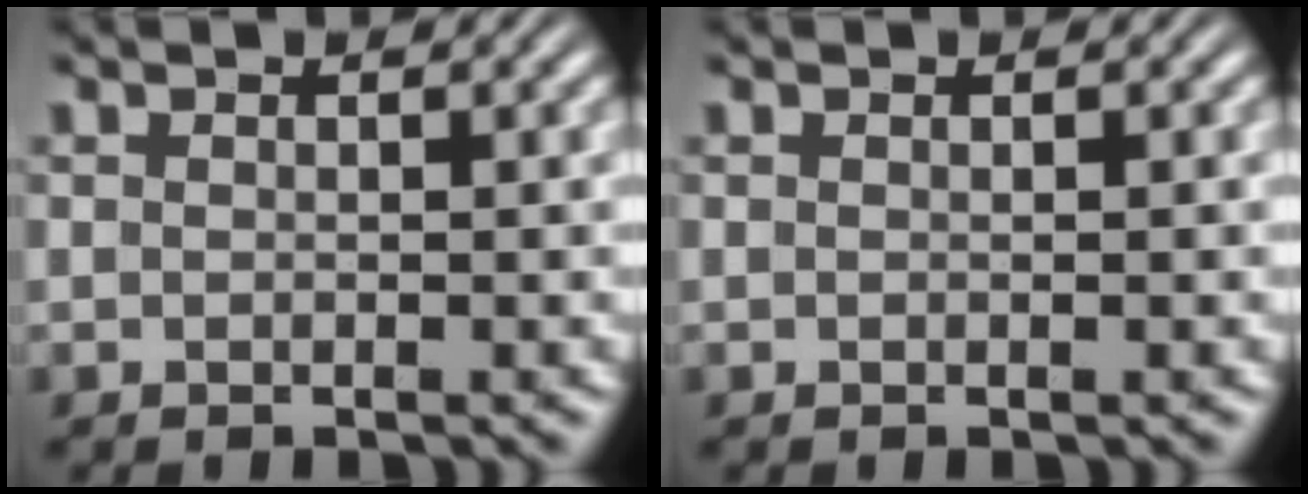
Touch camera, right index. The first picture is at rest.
{"total": 0.0}